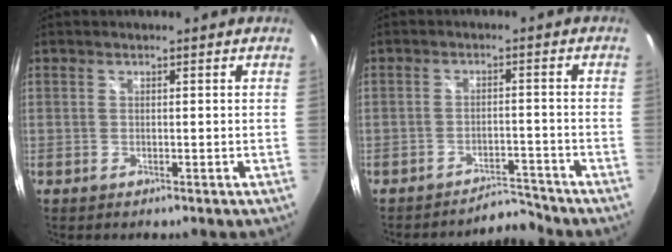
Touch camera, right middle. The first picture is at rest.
{"total": 4.2, "force": [-4.2, -0.1, -0.5], "torque": [0.001, 0.010, -0.069]}